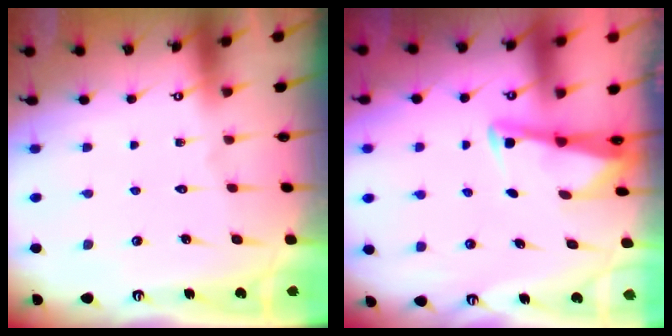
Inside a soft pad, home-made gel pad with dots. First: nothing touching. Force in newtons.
{"total": 2.7, "press": 2.7, "slide": 0.2}